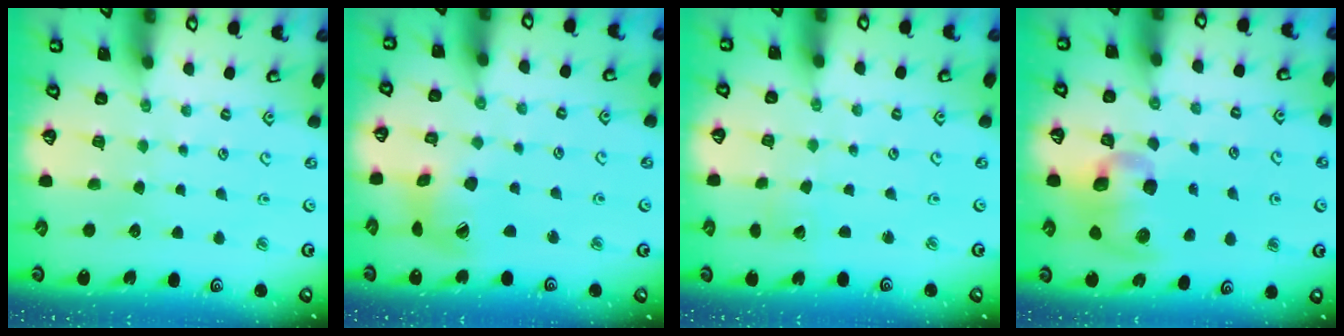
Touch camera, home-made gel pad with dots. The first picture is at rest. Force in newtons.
{"total": 11.4, "press": 11.3, "slide": 1.3}
{"total": 2.4, "press": 2.4, "slide": 0.3}
{"total": 12.0, "press": 11.9, "slide": 1.9}